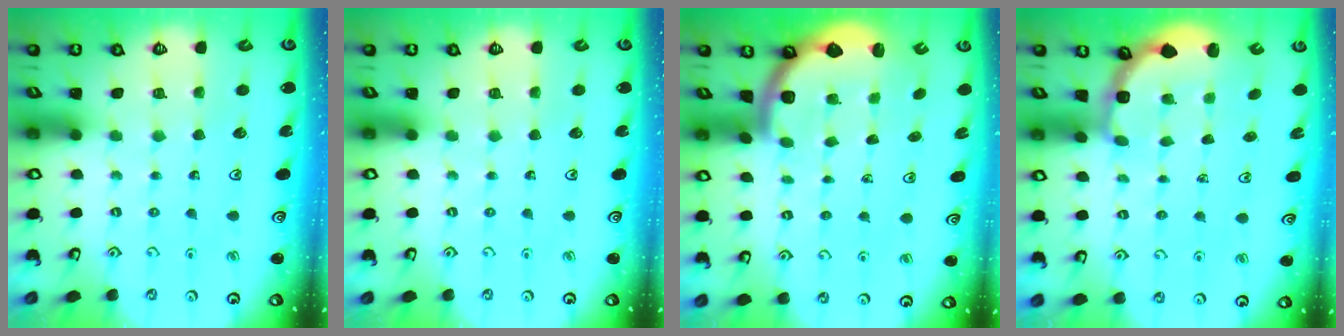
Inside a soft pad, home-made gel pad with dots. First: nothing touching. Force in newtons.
{"total": 0.0}
{"total": 2.2, "press": 2.2, "slide": 0.3}
{"total": 2.8, "press": 2.5, "slide": 1.4}